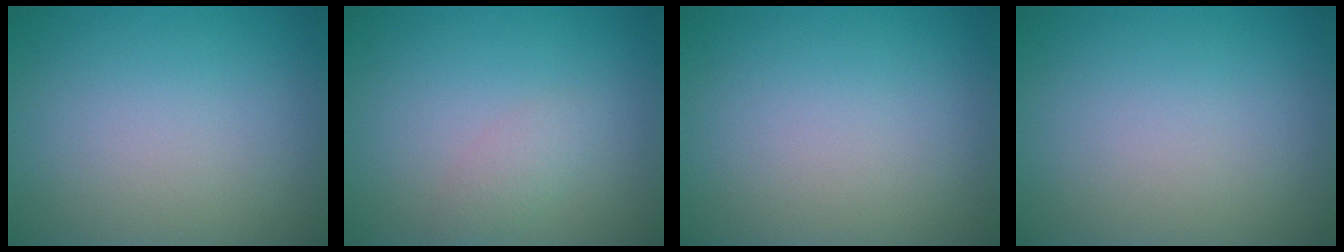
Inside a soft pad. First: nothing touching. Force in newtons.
{"total": 1.5, "press": 1.5, "slide": 0.1}
{"total": 0.0}
{"total": 0.0}